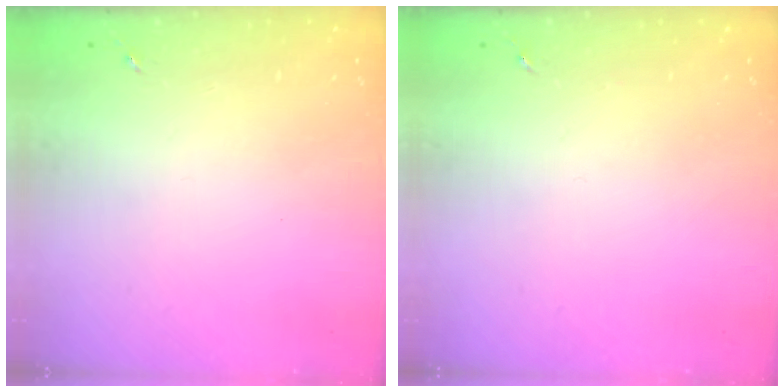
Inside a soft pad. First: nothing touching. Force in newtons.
{"total": 0.0}